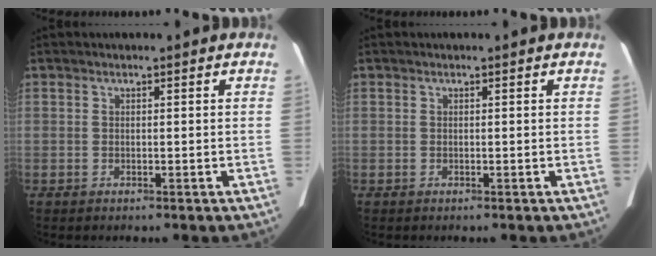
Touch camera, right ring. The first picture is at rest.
{"total": 0.0}